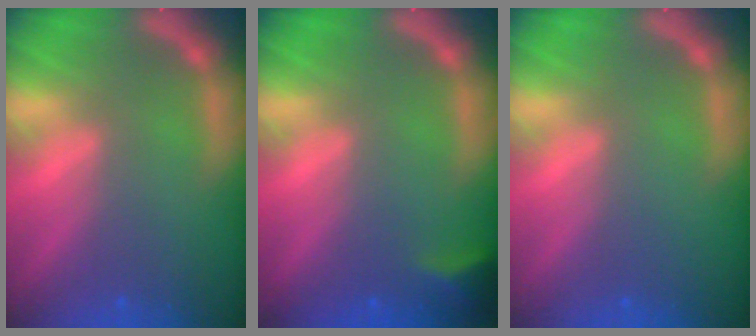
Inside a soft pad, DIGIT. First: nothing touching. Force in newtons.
{"total": 2.4}
{"total": 0.0}